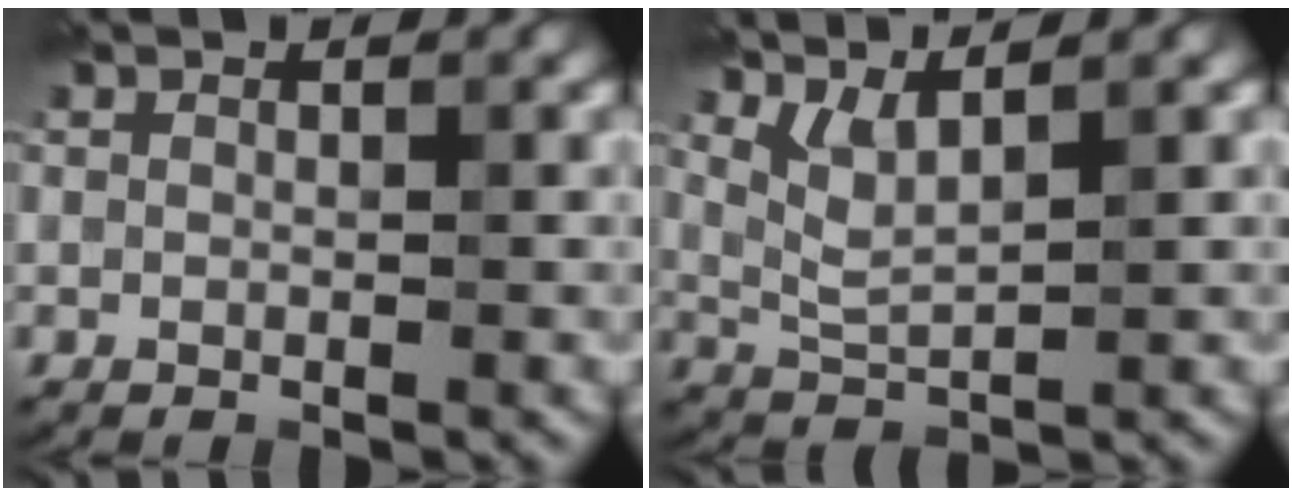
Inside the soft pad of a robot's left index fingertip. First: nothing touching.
{"total": 2.6, "force": [2.1, 0.4, 1.6], "torque": [-0.038, 0.002, 0.049]}